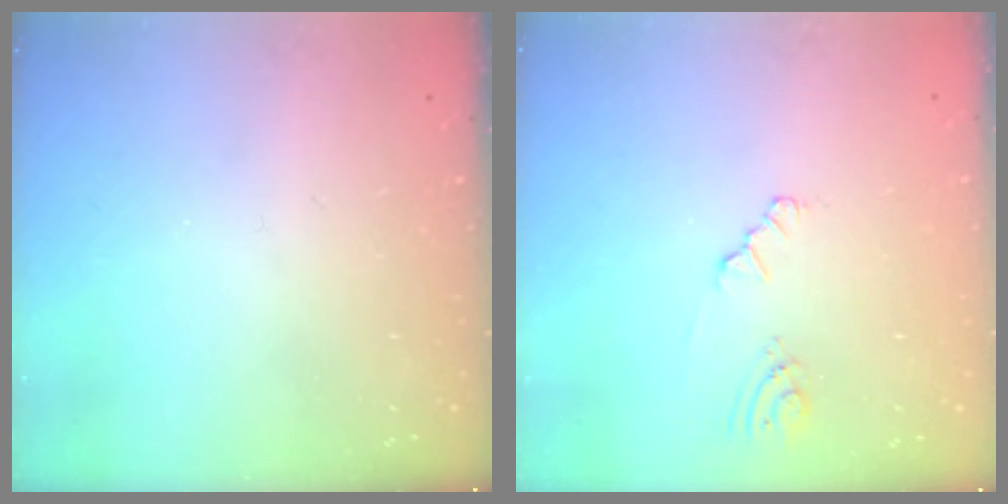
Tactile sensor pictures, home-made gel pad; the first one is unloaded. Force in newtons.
{"total": 2.5, "press": 2.5, "slide": 0.4}